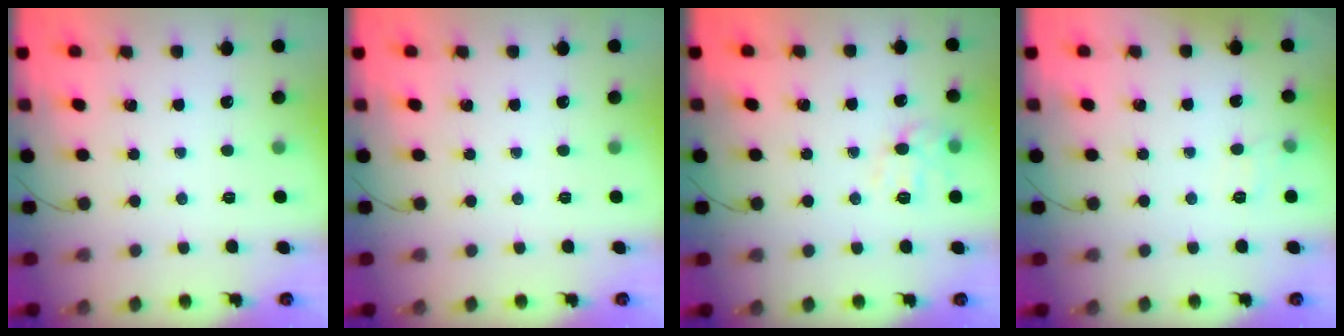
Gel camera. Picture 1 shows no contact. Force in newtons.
{"total": 0.0}
{"total": 9.2, "press": 9.1, "slide": 1.0}
{"total": 4.0, "press": 3.6, "slide": 1.8}